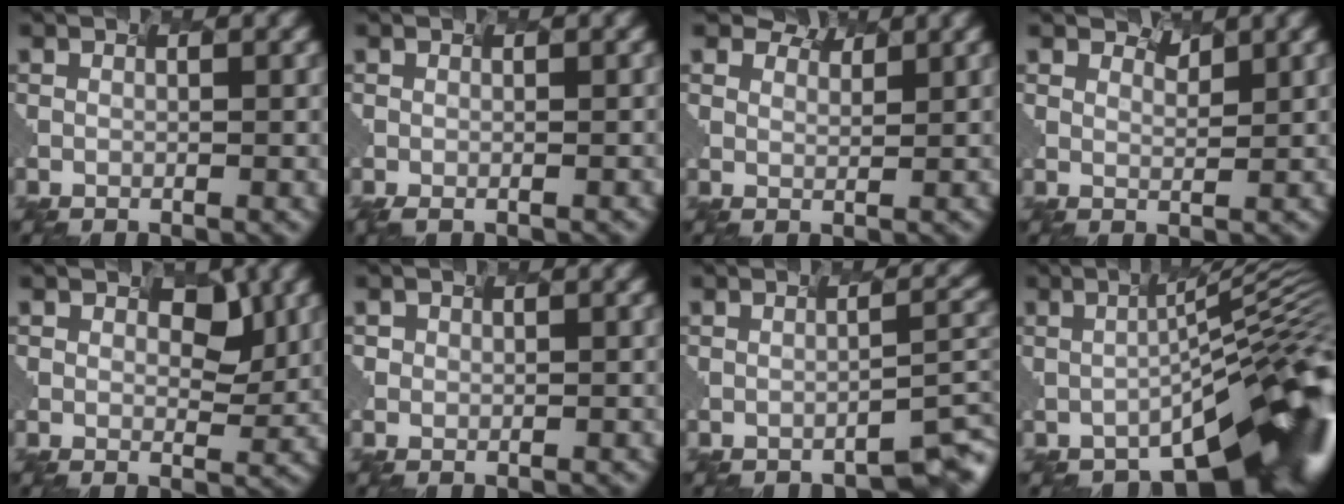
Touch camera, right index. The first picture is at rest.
{"total": 1.0, "force": [-0.8, 0.3, 0.5], "torque": [-0.007, 0.002, -0.001]}
{"total": 3.1, "force": [2.9, 1.1, 0.4], "torque": [-0.015, -0.003, 0.046]}
{"total": 1.2, "force": [1.1, 0.1, -0.4], "torque": [0.000, -0.004, 0.027]}
{"total": 1.9, "force": [1.1, 1.2, 0.8], "torque": [-0.014, -0.003, 0.023]}
{"total": 0.9, "force": [0.0, 0.8, -0.3], "torque": [0.006, -0.008, 0.009]}
{"total": 2.9, "force": [-1.8, 0.7, 2.1], "torque": [-0.019, 0.005, -0.021]}
{"total": 11.7, "force": [-4.8, 3.3, 10.1], "torque": [-0.129, -0.003, -0.072]}